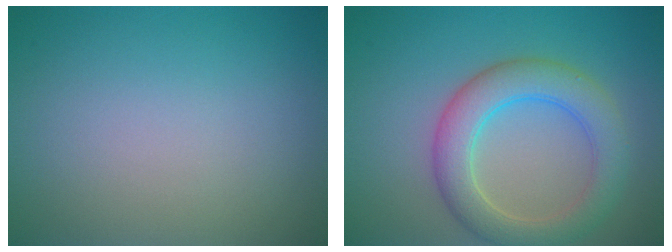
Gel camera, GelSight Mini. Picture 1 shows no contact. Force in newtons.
{"total": 5.3, "press": 5.3, "slide": 0.3}